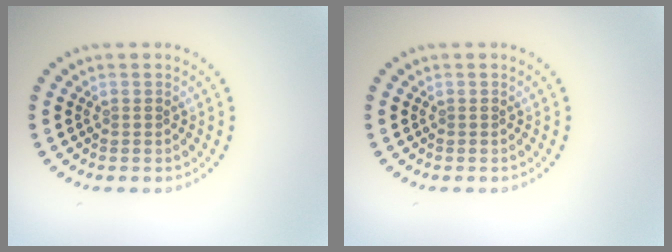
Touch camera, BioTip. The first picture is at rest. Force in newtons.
{"total": 0.0}